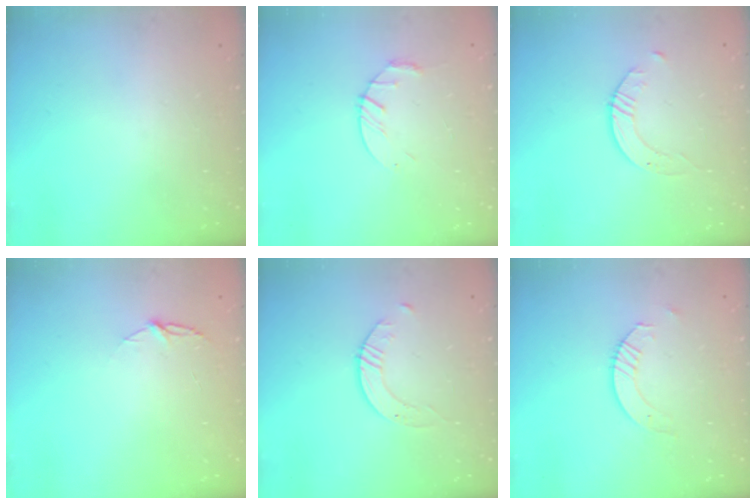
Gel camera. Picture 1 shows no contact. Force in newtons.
{"total": 3.6, "press": 3.6, "slide": 0.6}
{"total": 1.7, "press": 1.7, "slide": 0.2}
{"total": 4.8, "press": 4.8, "slide": 0.5}
{"total": 1.7, "press": 1.7, "slide": 0.2}
{"total": 4.1, "press": 4.1, "slide": 0.4}